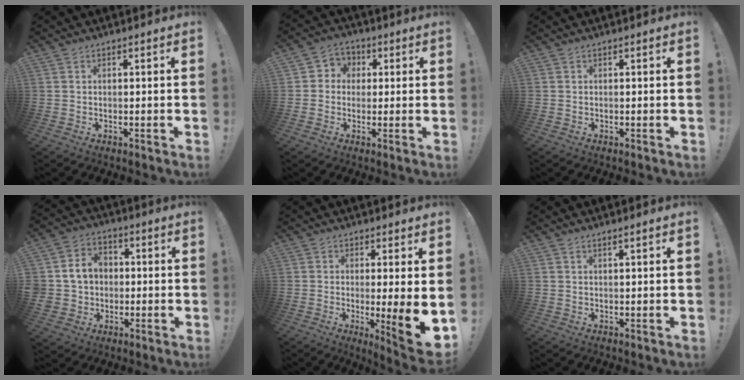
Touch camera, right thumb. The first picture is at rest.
{"total": 5.3, "force": [-0.5, 5.1, 1.3], "torque": [-0.017, 0.014, -0.007]}
{"total": 0.0}
{"total": 9.5, "force": [-0.1, 9.0, 3.3], "torque": [-0.065, 0.015, 0.009]}
{"total": 9.1, "force": [-1.4, 0.2, 9.0], "torque": [-0.110, -0.020, -0.023]}
{"total": 1.4, "force": [0.9, -0.2, 1.0], "torque": [-0.022, 0.000, 0.016]}